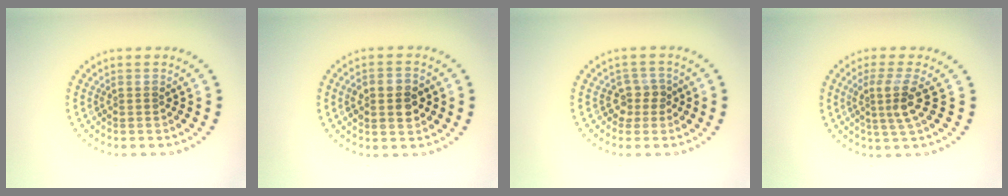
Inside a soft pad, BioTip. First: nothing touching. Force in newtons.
{"total": 3.7, "press": 3.7, "slide": 0.2}
{"total": 1.7, "press": 1.3, "slide": 1.1}
{"total": 2.9, "press": 2.2, "slide": 2.0}